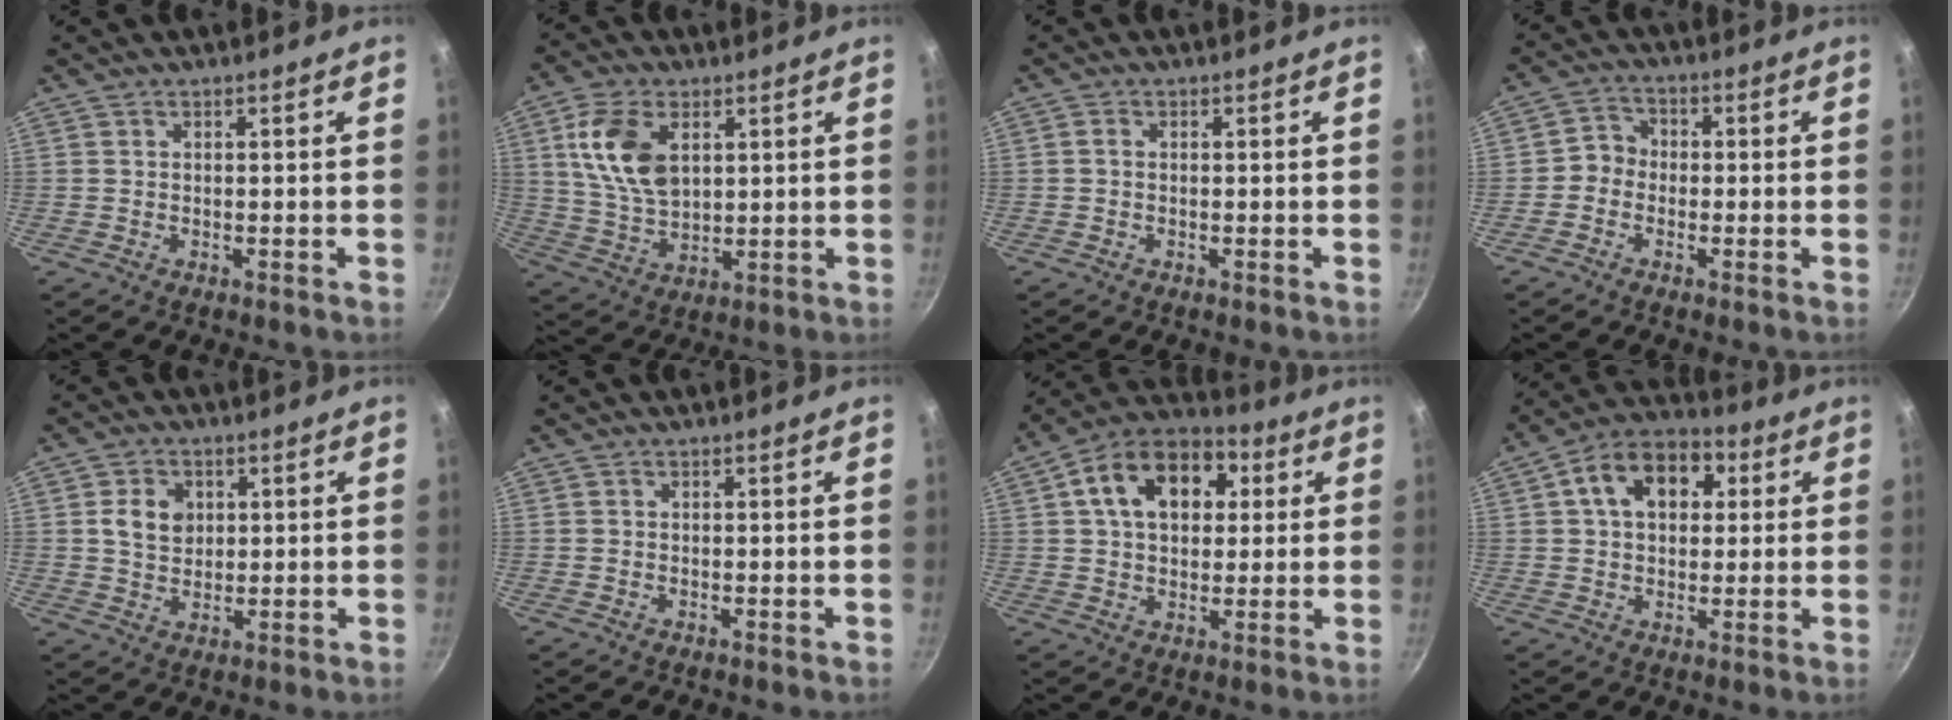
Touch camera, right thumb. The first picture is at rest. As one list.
[{"total": 12.3, "force": [3.7, 7.5, 9.1], "torque": [-0.159, -0.018, 0.076]}, {"total": 0.8, "force": [0.0, 0.6, 0.5], "torque": [-0.009, 0.005, -0.002]}, {"total": 3.8, "force": [-0.9, 3.4, 1.4], "torque": [-0.002, 0.018, -0.030]}, {"total": 6.2, "force": [1.4, 5.0, 3.5], "torque": [-0.043, -0.002, 0.022]}, {"total": 0.0}, {"total": 16.2, "force": [4.2, 11.2, 10.9], "torque": [-0.155, 0.019, 0.050]}, {"total": 13.0, "force": [3.5, 9.1, 8.7], "torque": [-0.109, 0.018, 0.036]}]